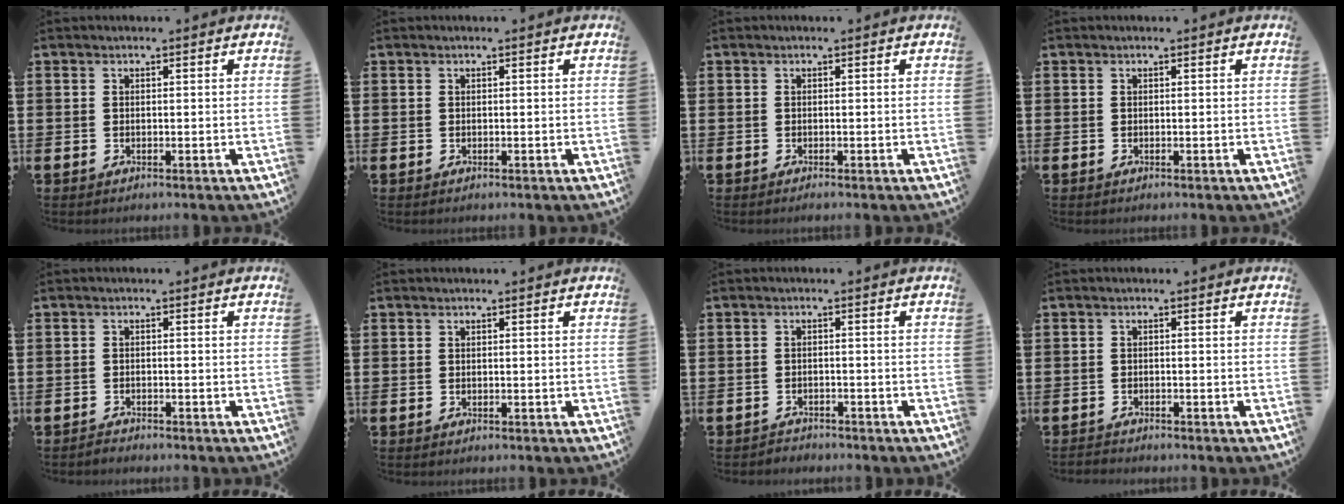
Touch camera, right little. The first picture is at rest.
{"total": 0.0}
{"total": 0.0}
{"total": 0.0}
{"total": 0.9, "force": [-0.9, 0.1, 0.0], "torque": [-0.002, 0.001, -0.019]}
{"total": 0.0}
{"total": 1.3, "force": [-1.3, 0.2, -0.2], "torque": [-0.001, 0.005, -0.029]}
{"total": 0.8, "force": [-0.8, 0.1, 0.0], "torque": [-0.001, 0.000, -0.017]}